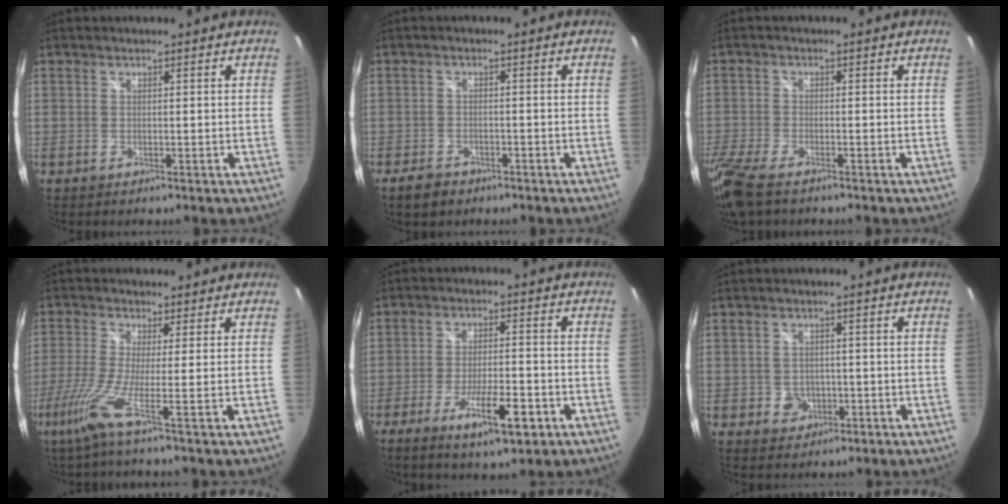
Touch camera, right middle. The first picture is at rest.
{"total": 4.2, "force": [-3.0, 2.4, 1.6], "torque": [-0.047, 0.000, -0.047]}
{"total": 10.6, "force": [-7.9, 3.2, 6.2], "torque": [-0.162, -0.039, -0.152]}
{"total": 6.5, "force": [-3.3, -1.9, 5.3], "torque": [-0.147, -0.017, -0.071]}
{"total": 9.6, "force": [-5.1, 2.0, 7.9], "torque": [-0.157, -0.015, -0.079]}
{"total": 3.7, "force": [-1.0, 3.5, 1.0], "torque": [-0.024, 0.004, -0.007]}